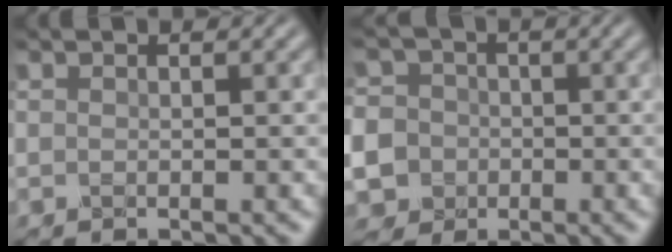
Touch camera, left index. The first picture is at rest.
{"total": 13.5, "force": [-4.3, 12.3, 3.5], "torque": [-0.111, -0.021, -0.113]}